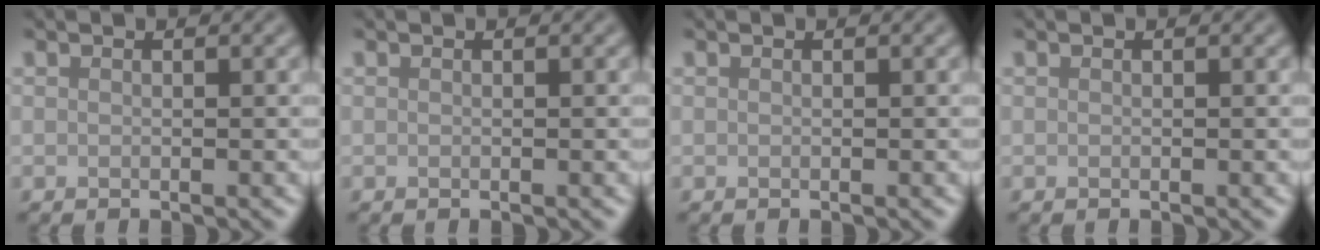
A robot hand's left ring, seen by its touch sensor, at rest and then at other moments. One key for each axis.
{"total": 0.0}
{"total": 0.0}
{"total": 0.0}